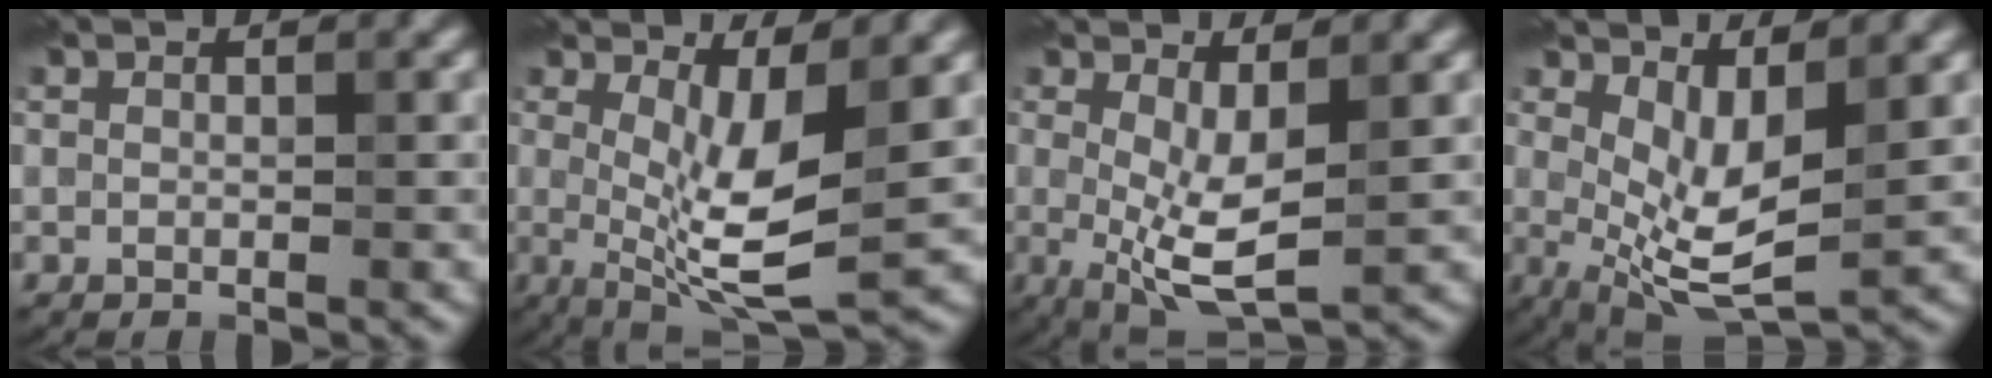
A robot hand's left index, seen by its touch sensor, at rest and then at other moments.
{"total": 6.9, "force": [0.5, 1.8, 6.7], "torque": [-0.117, -0.015, 0.013]}
{"total": 5.4, "force": [0.1, 1.8, 5.1], "torque": [-0.102, -0.013, 0.004]}
{"total": 5.5, "force": [1.1, 2.0, 5.0], "torque": [-0.098, -0.015, 0.024]}